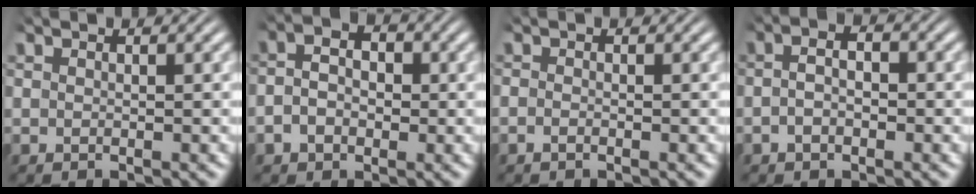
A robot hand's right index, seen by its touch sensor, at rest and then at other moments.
{"total": 4.1, "force": [-0.3, 3.2, 2.6], "torque": [-0.047, -0.002, -0.010]}
{"total": 1.0, "force": [-0.6, 0.5, 0.5], "torque": [-0.015, -0.003, -0.014]}
{"total": 2.5, "force": [-0.6, 1.3, 2.1], "torque": [-0.033, -0.002, -0.013]}